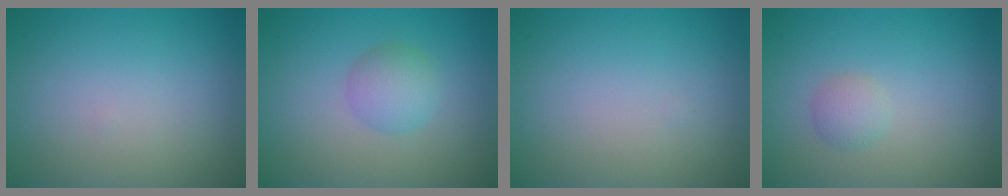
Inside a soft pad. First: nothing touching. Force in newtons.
{"total": 2.5, "press": 2.5, "slide": 0.1}
{"total": 0.0}
{"total": 1.4, "press": 1.4, "slide": 0.0}